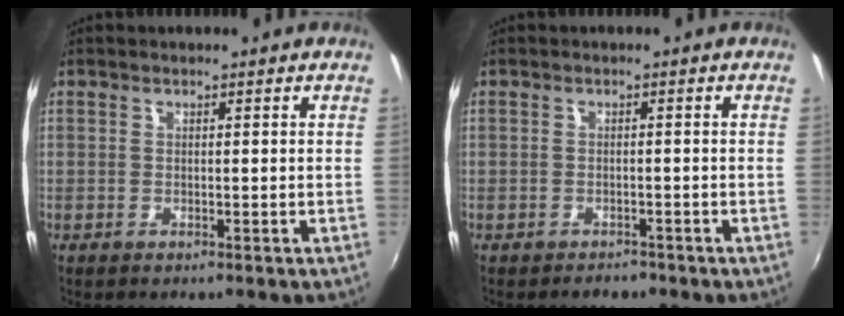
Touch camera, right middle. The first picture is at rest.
{"total": 2.1, "force": [-1.8, 0.8, 0.4], "torque": [-0.012, -0.007, -0.027]}